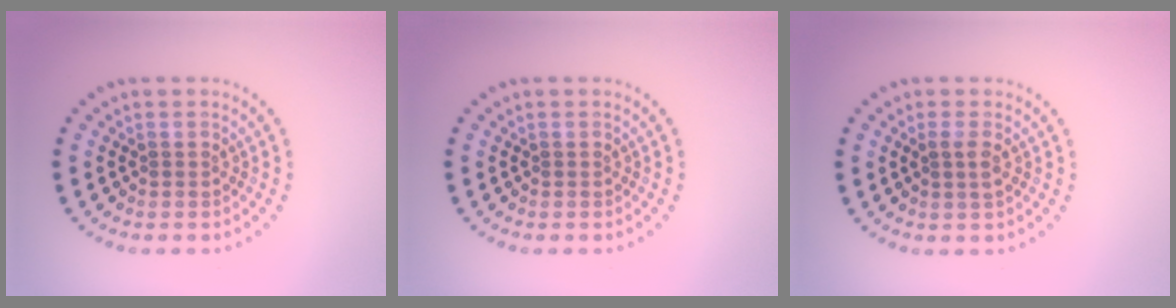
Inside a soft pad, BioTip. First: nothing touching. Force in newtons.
{"total": 0.0}
{"total": 1.4, "press": 1.2, "slide": 0.7}